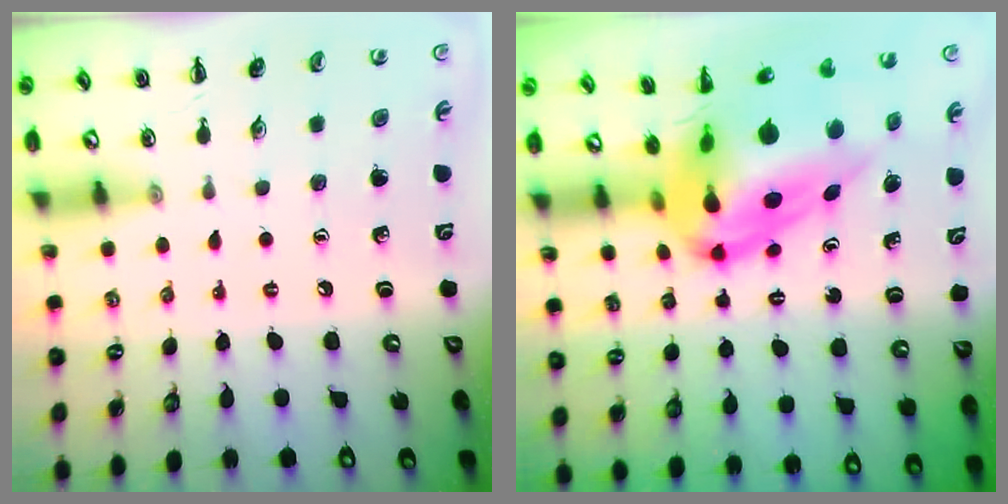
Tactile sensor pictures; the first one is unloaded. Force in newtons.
{"total": 11.5, "press": 10.9, "slide": 3.6}